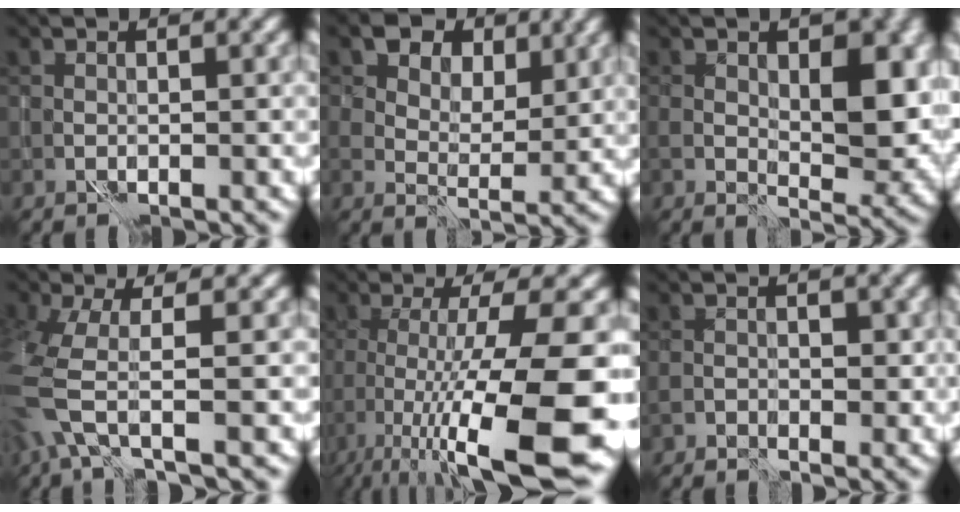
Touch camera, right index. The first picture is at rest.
{"total": 7.4, "force": [4.5, 4.3, 4.2], "torque": [-0.073, 0.003, 0.062]}
{"total": 8.9, "force": [0.7, 5.4, 7.1], "torque": [-0.112, -0.015, 0.020]}
{"total": 5.2, "force": [-1.4, 1.7, 4.7], "torque": [-0.124, -0.008, -0.038]}
{"total": 14.1, "force": [-5.4, 3.3, 12.6], "torque": [-0.202, -0.014, -0.080]}
{"total": 1.7, "force": [-0.7, 1.2, 1.0], "torque": [-0.014, -0.002, -0.011]}